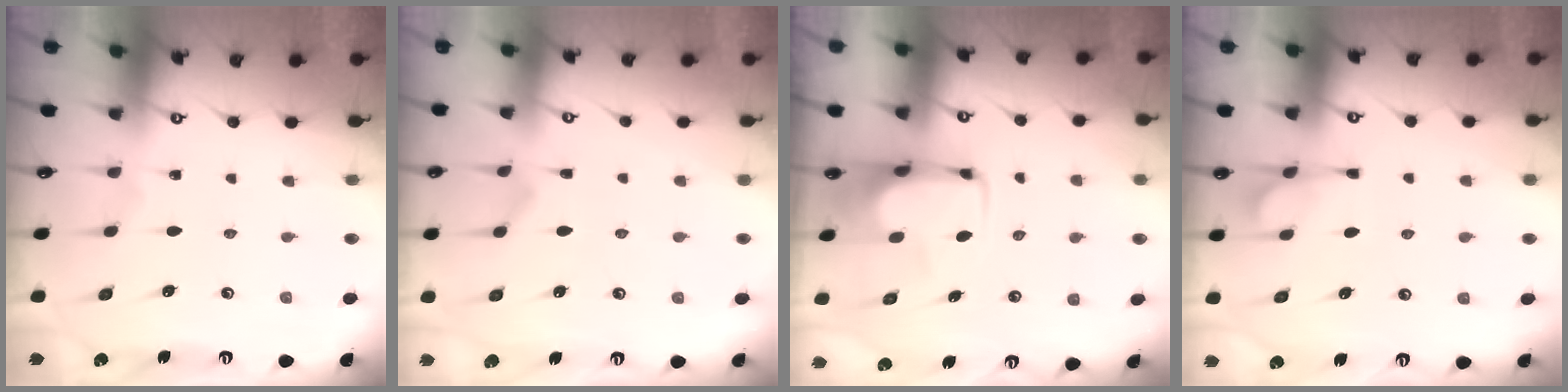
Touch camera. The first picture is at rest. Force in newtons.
{"total": 3.6, "press": 3.4, "slide": 1.1}
{"total": 2.2, "press": 2.1, "slide": 0.7}
{"total": 2.8, "press": 2.4, "slide": 1.5}